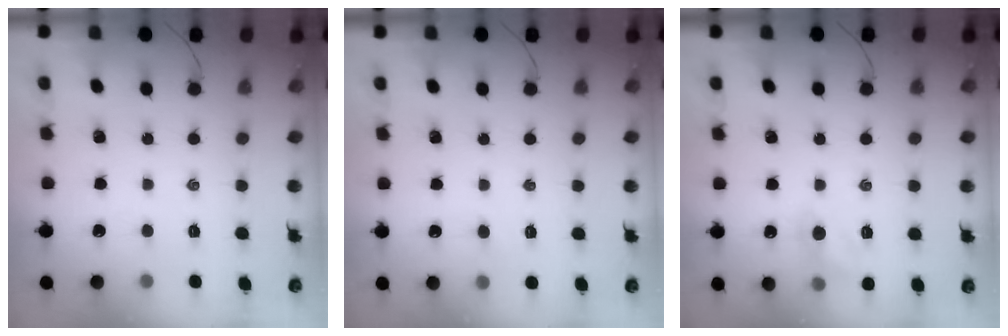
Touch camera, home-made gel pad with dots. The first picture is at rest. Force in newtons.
{"total": 1.5, "press": 1.4, "slide": 0.6}
{"total": 6.2, "press": 6.1, "slide": 1.2}